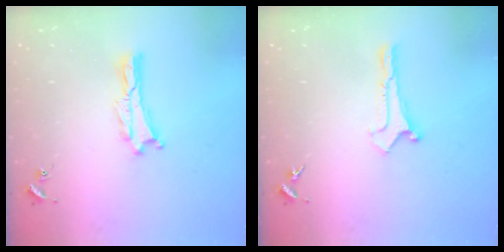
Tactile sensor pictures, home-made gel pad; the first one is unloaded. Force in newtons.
{"total": 0.0}